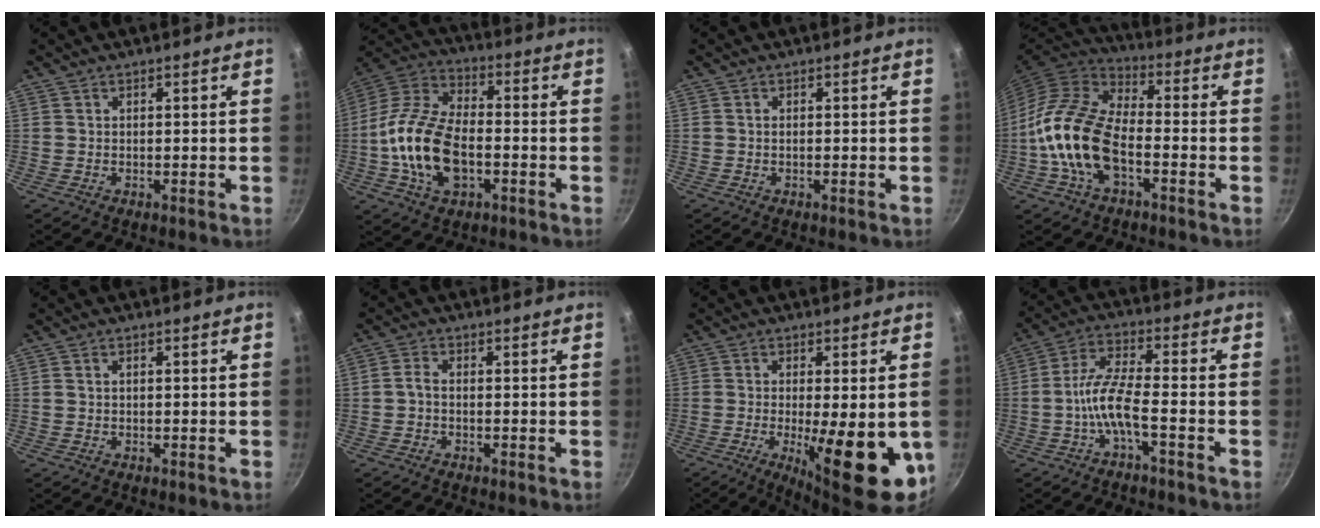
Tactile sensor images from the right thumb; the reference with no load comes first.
{"total": 17.5, "force": [-3.5, 10.0, 13.9], "torque": [-0.256, 0.035, -0.080]}
{"total": 0.6, "force": [-0.1, 0.1, 0.5], "torque": [-0.013, 0.002, -0.005]}
{"total": 16.5, "force": [-4.4, 9.0, 13.1], "torque": [-0.232, 0.038, -0.097]}
{"total": 0.6, "force": [0.1, 0.4, 0.5], "torque": [-0.009, 0.003, 0.002]}
{"total": 2.0, "force": [-0.7, 1.1, 1.5], "torque": [-0.035, 0.012, -0.019]}
{"total": 16.6, "force": [-3.9, 5.1, 15.3], "torque": [-0.204, -0.012, -0.044]}
{"total": 7.6, "force": [-3.2, 1.7, 6.7], "torque": [-0.150, 0.035, -0.070]}